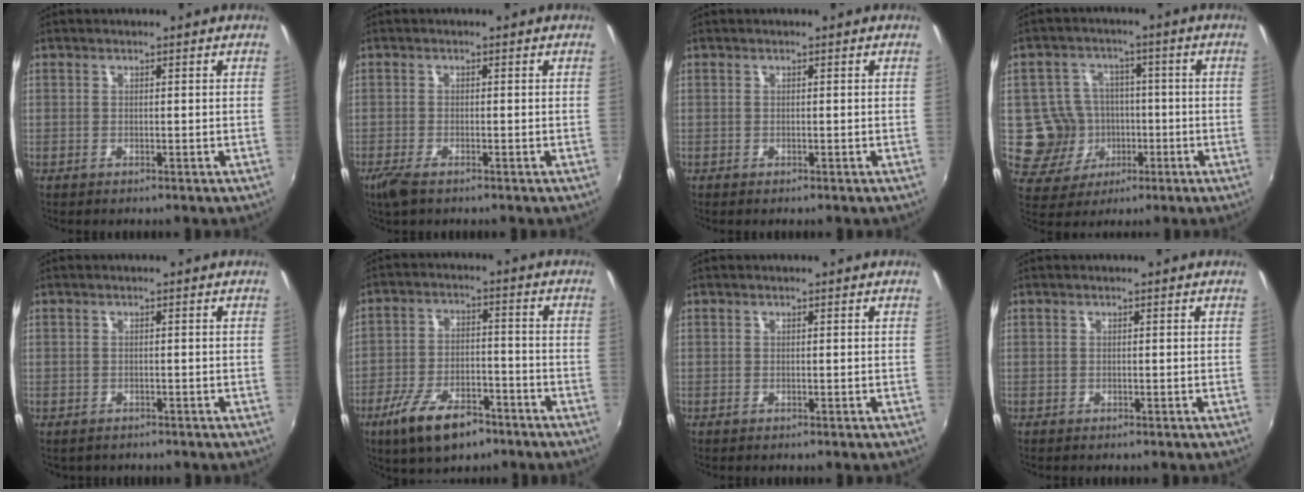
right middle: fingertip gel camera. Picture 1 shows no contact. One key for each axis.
{"total": 3.5, "fx": -2.3, "fy": 1.0, "fz": 2.3, "tx": -0.056, "ty": -0.012, "tz": -0.046}
{"total": 0.0}
{"total": 8.9, "fx": -1.8, "fy": 8.5, "fz": 2.0, "tx": -0.061, "ty": 0.007, "tz": -0.017}
{"total": 0.5, "fx": -0.5, "fy": 0.0, "fz": 0.0, "tx": -0.004, "ty": -0.006, "tz": -0.005}
{"total": 11.6, "fx": -7.7, "fy": 4.3, "fz": 7.5, "tx": -0.161, "ty": -0.016, "tz": -0.131}
{"total": 0.0}
{"total": 0.8, "fx": 0.2, "fy": -0.8, "fz": -0.3, "tx": 0.007, "ty": -0.005, "tz": 0.001}